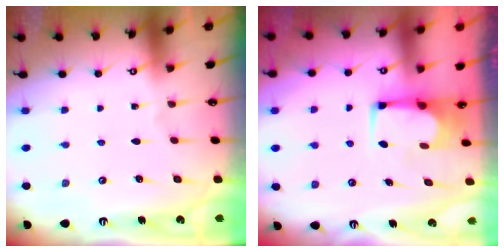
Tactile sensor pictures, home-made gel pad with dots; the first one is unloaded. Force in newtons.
{"total": 2.4, "press": 2.4, "slide": 0.2}